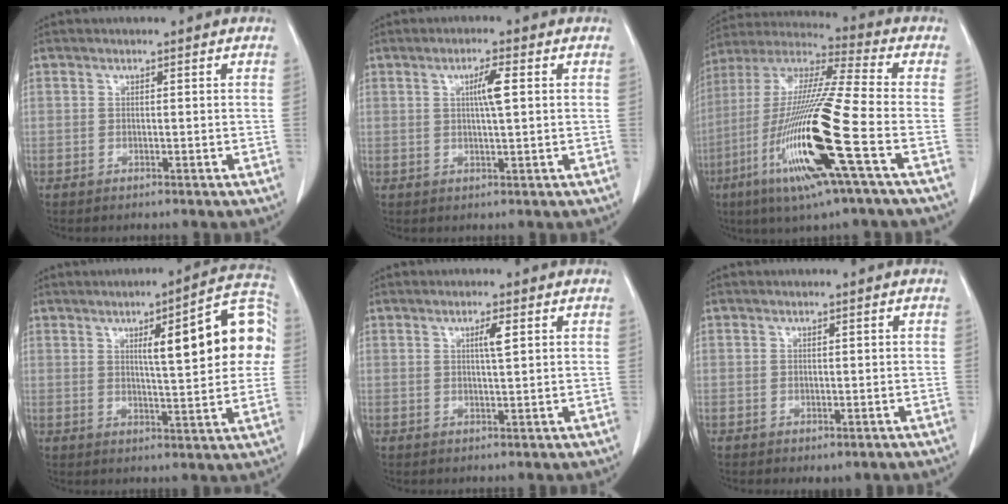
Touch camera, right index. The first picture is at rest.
{"total": 3.6, "force": [0.8, 0.1, 3.5], "torque": [-0.059, 0.002, 0.014]}
{"total": 21.0, "force": [-7.2, 0.1, 19.8], "torque": [-0.420, -0.032, -0.144]}
{"total": 13.3, "force": [2.4, 2.3, 12.9], "torque": [-0.161, 0.031, 0.027]}
{"total": 2.2, "force": [0.8, 0.0, 2.0], "torque": [-0.037, 0.000, 0.014]}
{"total": 1.4, "force": [-0.7, 1.1, 0.6], "torque": [-0.004, 0.002, 0.000]}